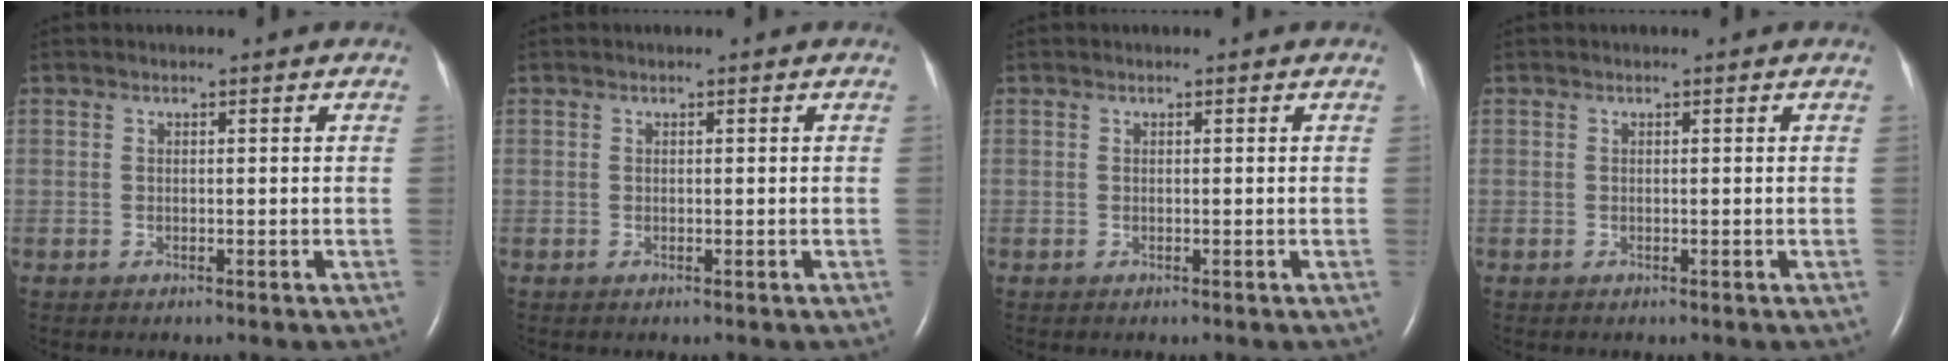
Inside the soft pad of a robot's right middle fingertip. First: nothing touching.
{"total": 0.0}
{"total": 0.0}
{"total": 0.0}